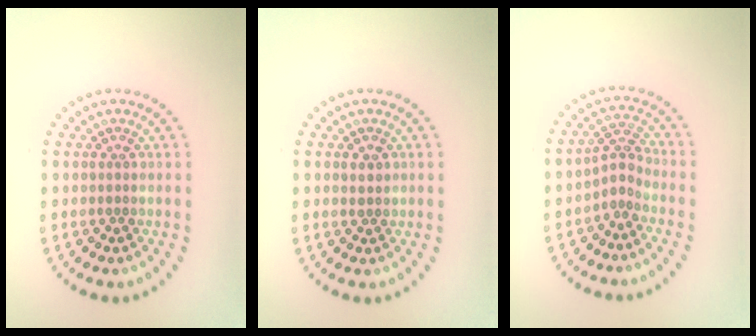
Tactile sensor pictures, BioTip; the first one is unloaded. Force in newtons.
{"total": 1.1, "press": 1.0, "slide": 0.5}
{"total": 2.1, "press": 1.3, "slide": 1.6}